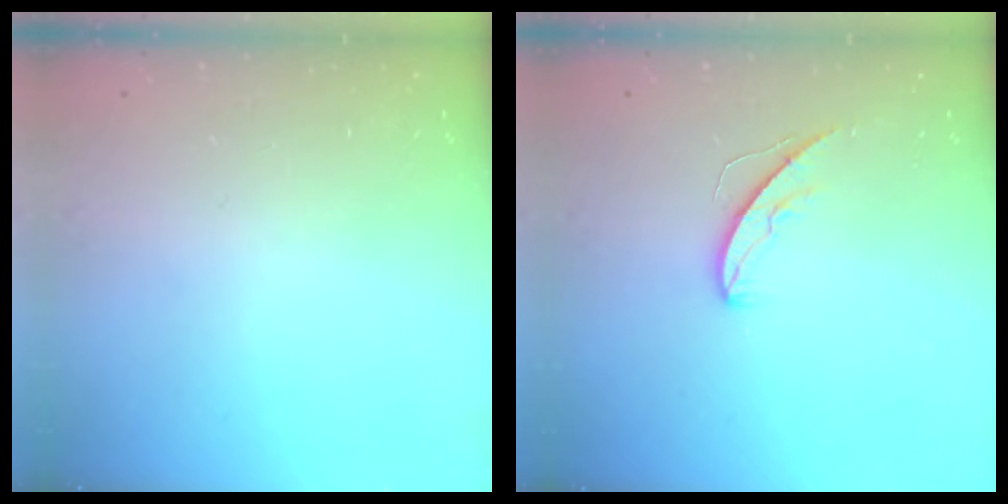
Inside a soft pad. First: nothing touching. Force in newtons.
{"total": 5.0, "press": 5.0, "slide": 0.4}